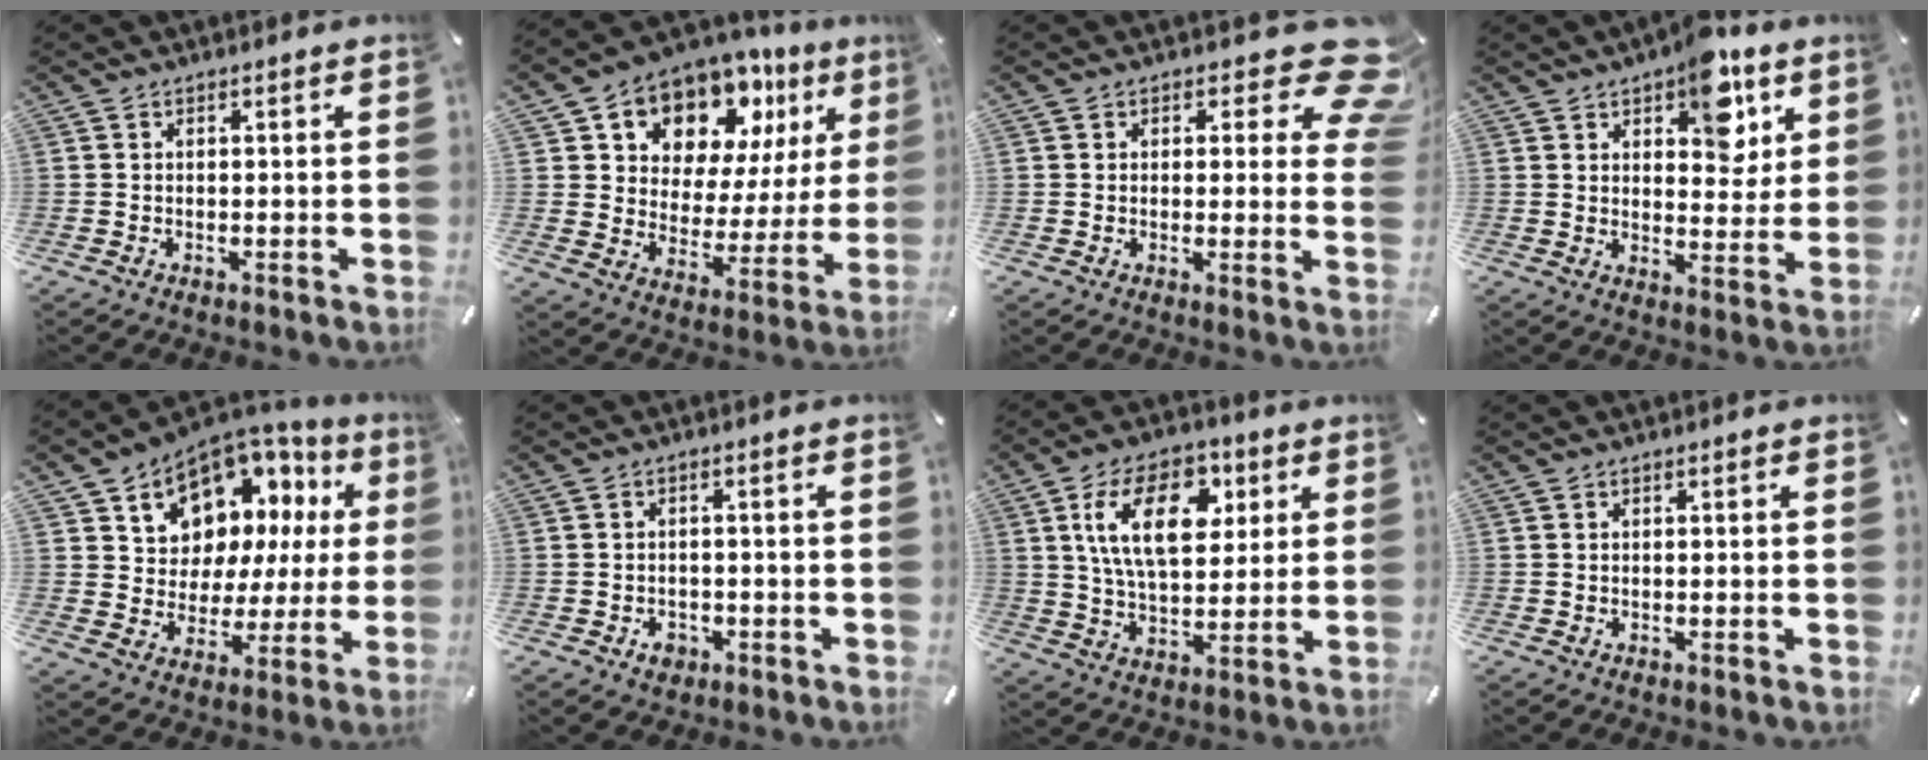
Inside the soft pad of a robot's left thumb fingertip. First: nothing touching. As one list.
[{"total": 12.5, "force": [10.0, 7.3, 2.0], "torque": [-0.042, -0.100, 0.181]}, {"total": 11.5, "force": [6.2, 5.4, 8.1], "torque": [-0.080, -0.044, 0.106]}, {"total": 11.8, "force": [7.0, 6.4, 6.9], "torque": [-0.074, -0.035, 0.118]}, {"total": 11.5, "force": [7.7, 8.2, 2.7], "torque": [-0.057, -0.075, 0.140]}, {"total": 3.2, "force": [-1.4, 2.5, 1.4], "torque": [-0.022, 0.007, -0.026]}, {"total": 17.0, "force": [5.8, 10.0, 12.4], "torque": [-0.221, 0.008, 0.100]}, {"total": 0.0}]